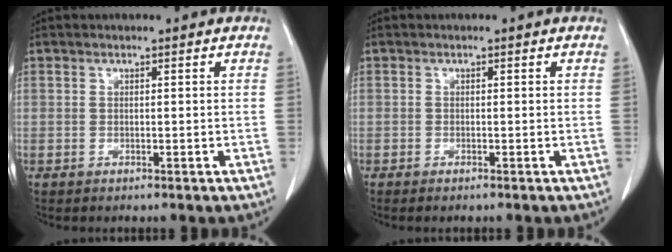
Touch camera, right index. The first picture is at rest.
{"total": 0.8, "force": [-0.6, 0.0, 0.5], "torque": [-0.014, -0.002, -0.010]}